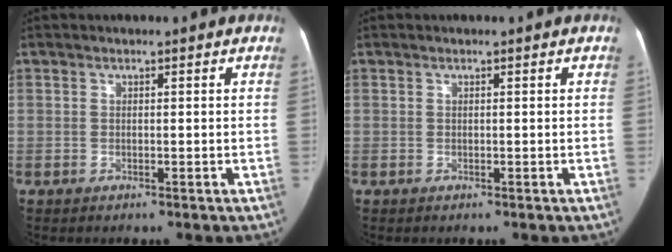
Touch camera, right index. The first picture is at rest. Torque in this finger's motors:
{"motor_torque": [0.03, 0.00, -0.02, -0.01]}